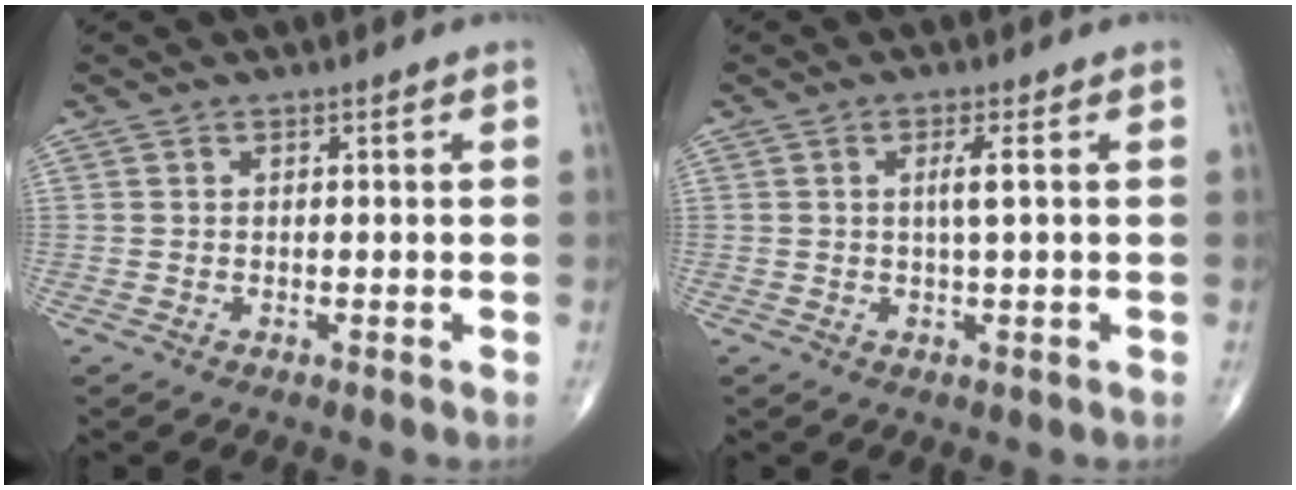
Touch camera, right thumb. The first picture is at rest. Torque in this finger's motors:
{"motor_torque": [0.15, 0.67, 0.40, 0.07, 0.01]}